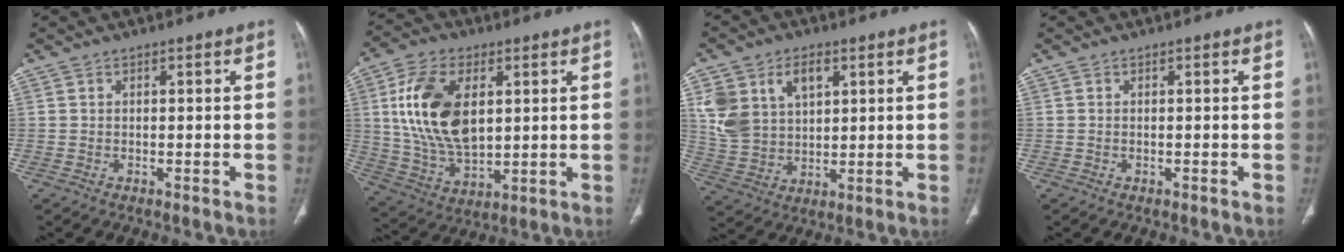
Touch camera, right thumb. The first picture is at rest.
{"total": 17.6, "force": [3.9, 10.2, 13.7], "torque": [-0.247, -0.012, 0.081]}
{"total": 12.5, "force": [4.8, 8.4, 7.9], "torque": [-0.130, -0.008, 0.102]}
{"total": 0.0}